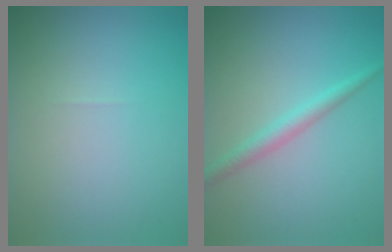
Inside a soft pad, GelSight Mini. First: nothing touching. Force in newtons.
{"total": 2.0, "press": 2.0, "slide": 0.1}